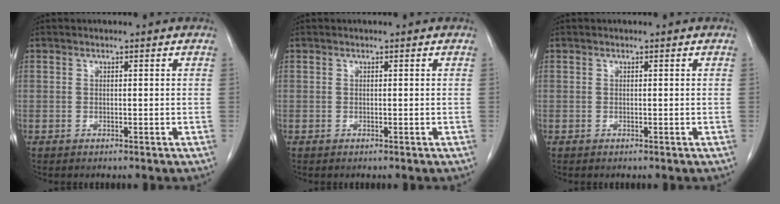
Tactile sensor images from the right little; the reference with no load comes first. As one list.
[{"total": 0.0}, {"total": 0.0}]